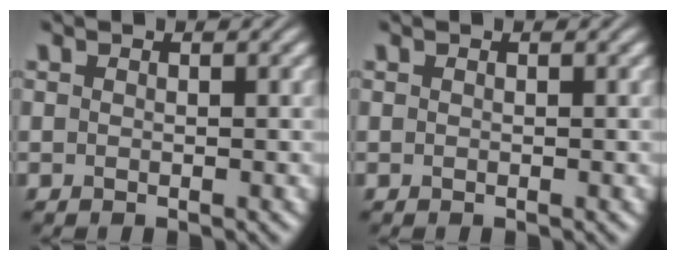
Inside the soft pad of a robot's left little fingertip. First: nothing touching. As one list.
[{"total": 0.0}]